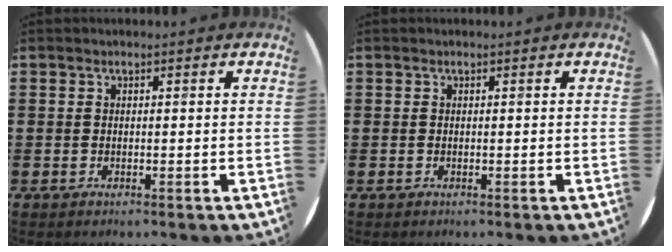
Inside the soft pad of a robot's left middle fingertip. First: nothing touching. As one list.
[{"total": 0.0}]